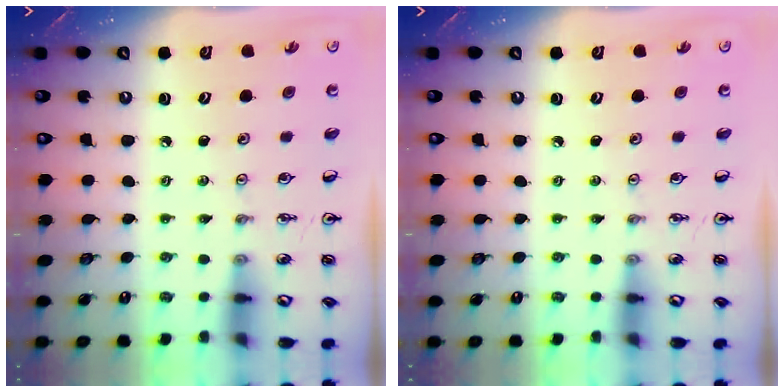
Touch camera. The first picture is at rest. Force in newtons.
{"total": 0.0}